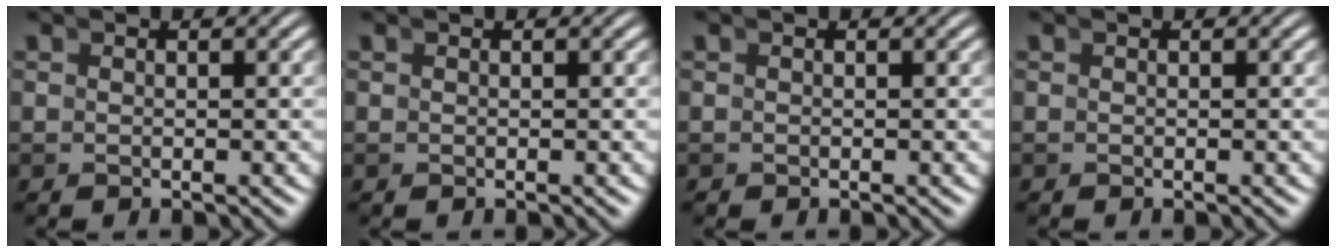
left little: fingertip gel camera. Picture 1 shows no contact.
{"total": 0.0}
{"total": 0.6, "force": [-0.2, 0.5, 0.0], "torque": [-0.004, -0.005, -0.003]}
{"total": 0.0}